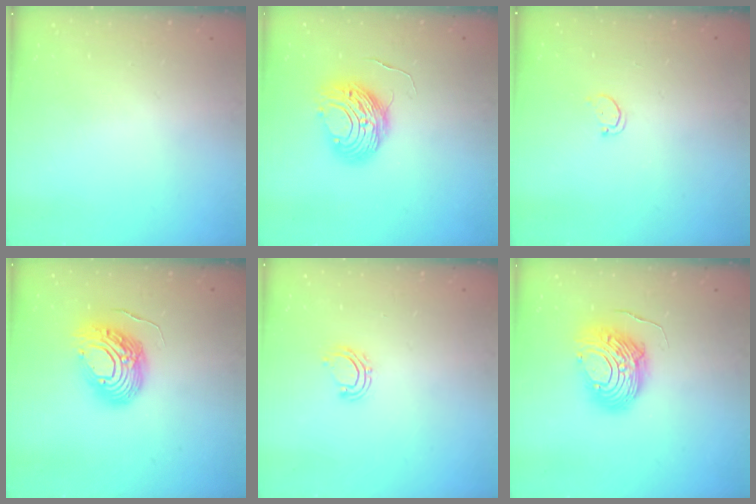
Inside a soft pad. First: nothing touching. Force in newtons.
{"total": 9.7, "press": 9.7, "slide": 0.6}
{"total": 1.7, "press": 1.7, "slide": 0.2}
{"total": 12.2, "press": 12.0, "slide": 2.4}
{"total": 6.5, "press": 6.5, "slide": 0.4}
{"total": 11.2, "press": 11.2, "slide": 1.1}